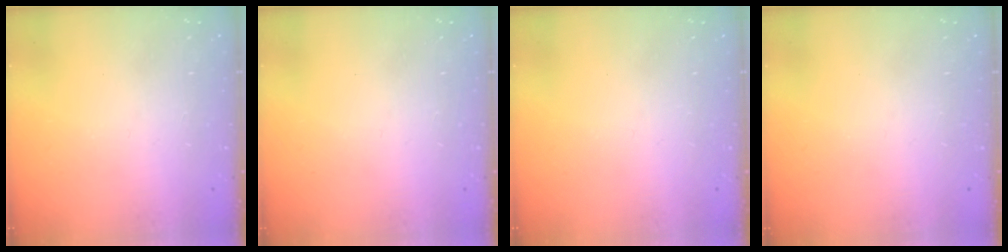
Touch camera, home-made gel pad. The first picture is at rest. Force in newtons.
{"total": 0.0}
{"total": 0.0}
{"total": 0.0}